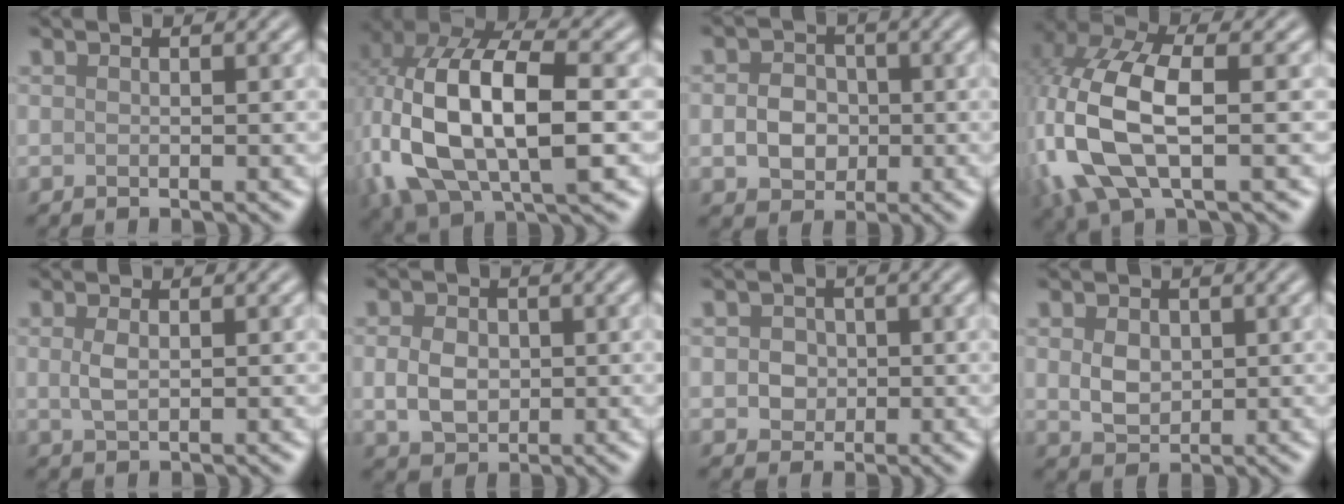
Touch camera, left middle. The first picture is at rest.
{"total": 12.9, "force": [-1.0, 6.6, 11.0], "torque": [-0.227, 0.004, -0.019]}
{"total": 3.4, "force": [-0.4, 2.9, 1.8], "torque": [-0.030, 0.000, -0.012]}
{"total": 10.0, "force": [-1.8, 4.7, 8.7], "torque": [-0.217, 0.006, -0.046]}
{"total": 1.6, "force": [0.3, 0.9, 1.4], "torque": [-0.034, -0.001, 0.007]}
{"total": 3.6, "force": [0.0, 2.8, 2.2], "torque": [-0.045, -0.001, -0.003]}
{"total": 2.4, "force": [0.1, 2.2, 1.1], "torque": [-0.009, 0.003, -0.005]}
{"total": 2.7, "force": [0.5, 2.1, 1.7], "torque": [-0.035, -0.002, 0.009]}